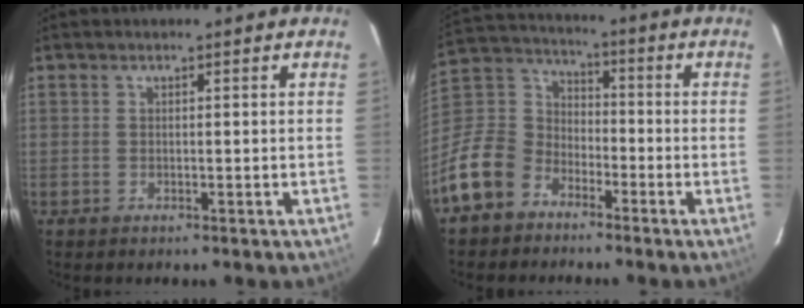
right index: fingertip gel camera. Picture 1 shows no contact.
{"total": 14.6, "force": [-8.8, 10.5, 5.0], "torque": [-0.141, 0.040, -0.167]}